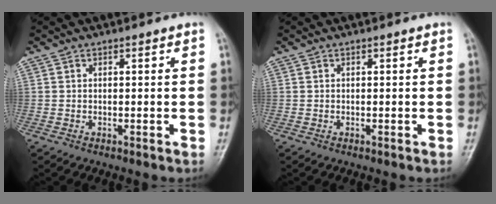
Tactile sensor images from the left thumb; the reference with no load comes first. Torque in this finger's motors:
{"motor_torque": [0.00, 0.00, -0.02, 0.02, 0.00]}